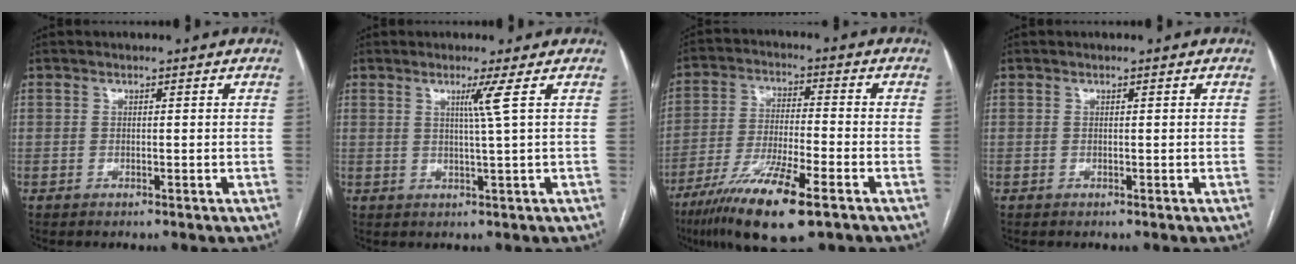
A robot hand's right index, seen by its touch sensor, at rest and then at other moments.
{"total": 3.0, "force": [1.0, -1.4, 2.4], "torque": [-0.044, -0.009, 0.023]}
{"total": 14.3, "force": [-8.6, 1.7, 11.4], "torque": [-0.222, -0.033, -0.151]}
{"total": 0.0}